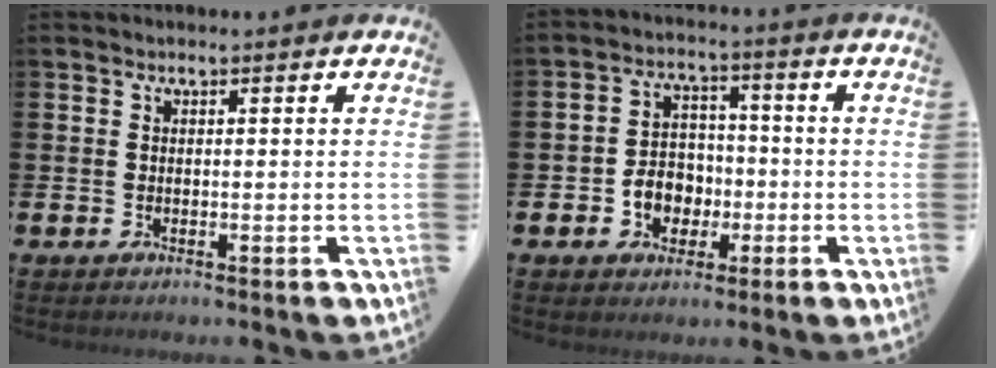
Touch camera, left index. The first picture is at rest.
{"total": 5.2, "force": [-2.1, 4.4, 1.9], "torque": [-0.031, 0.009, -0.043]}